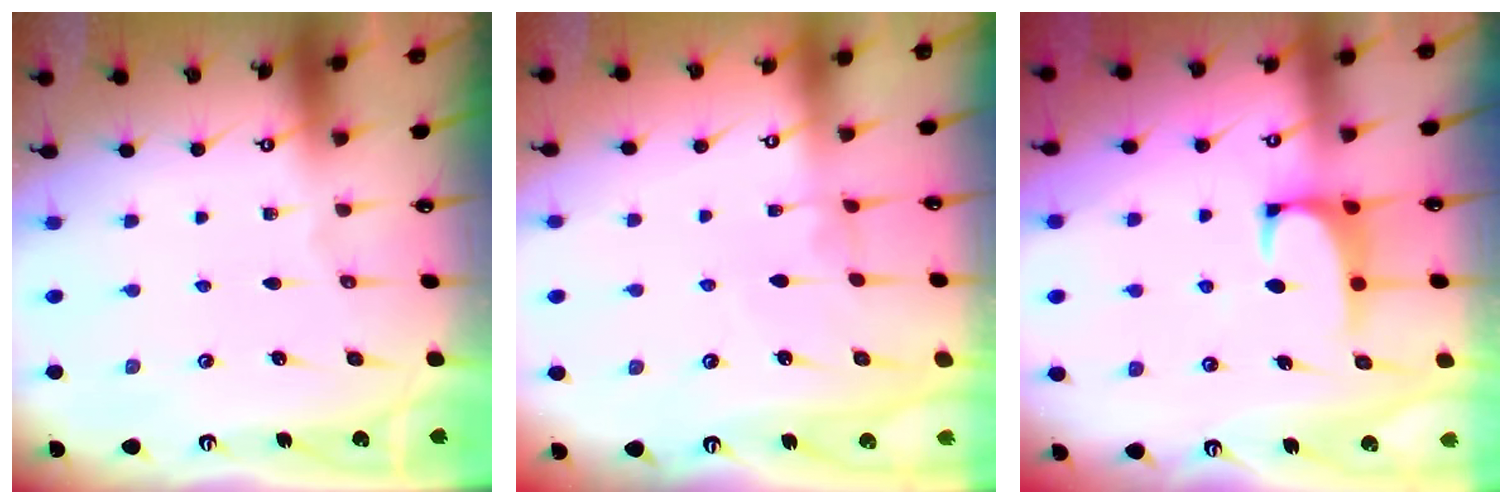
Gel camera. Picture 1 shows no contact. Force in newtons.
{"total": 2.5, "press": 2.4, "slide": 0.5}
{"total": 1.3, "press": 1.1, "slide": 0.8}